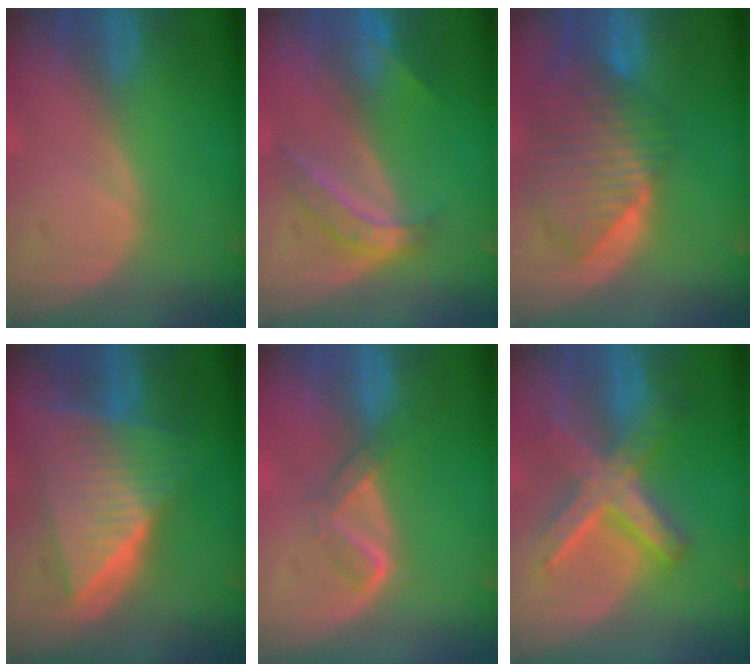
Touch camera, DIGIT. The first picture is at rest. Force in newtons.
{"total": 5.6, "press": 4.8, "slide": 2.9}
{"total": 10.4, "press": 9.0, "slide": 5.1}
{"total": 9.9, "press": 9.9, "slide": 0.7}
{"total": 3.2, "press": 3.1, "slide": 0.7}
{"total": 8.8, "press": 8.8, "slide": 0.7}